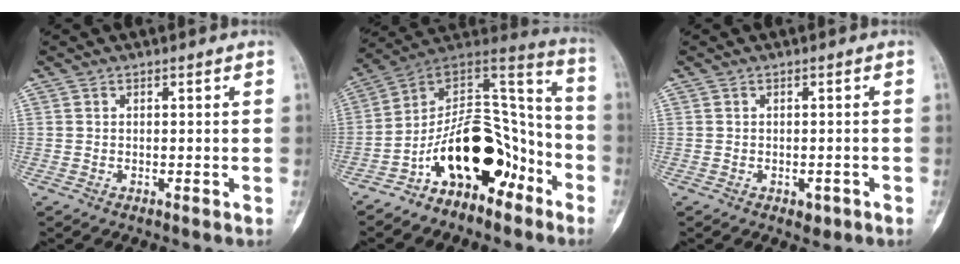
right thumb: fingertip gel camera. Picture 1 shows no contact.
{"total": 19.6, "force": [-9.6, 10.9, 13.1], "torque": [-0.159, 0.118, -0.162]}
{"total": 1.7, "force": [-0.8, 1.1, 1.0], "torque": [-0.006, 0.004, -0.007]}